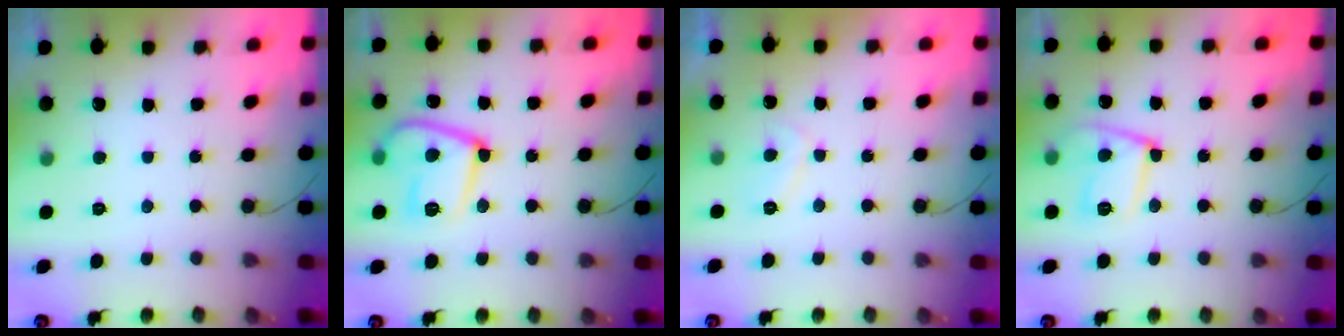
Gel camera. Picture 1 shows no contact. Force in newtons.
{"total": 14.4, "press": 14.3, "slide": 1.6}
{"total": 2.5, "press": 2.4, "slide": 0.8}
{"total": 13.0, "press": 12.9, "slide": 1.0}